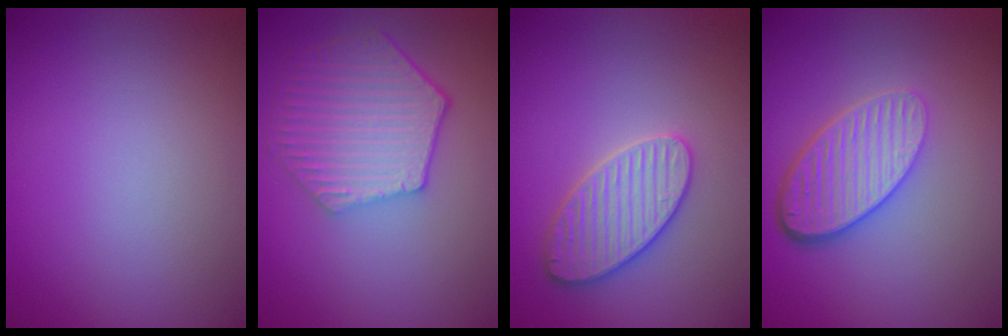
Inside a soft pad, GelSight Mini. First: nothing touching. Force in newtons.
{"total": 5.9, "press": 4.6, "slide": 3.8}
{"total": 3.6, "press": 3.6, "slide": 0.1}
{"total": 5.3, "press": 3.8, "slide": 3.6}